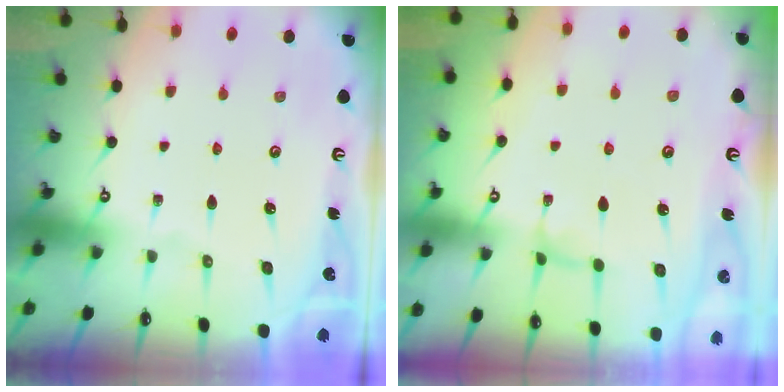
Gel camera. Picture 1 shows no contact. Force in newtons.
{"total": 2.3, "press": 2.3, "slide": 0.3}